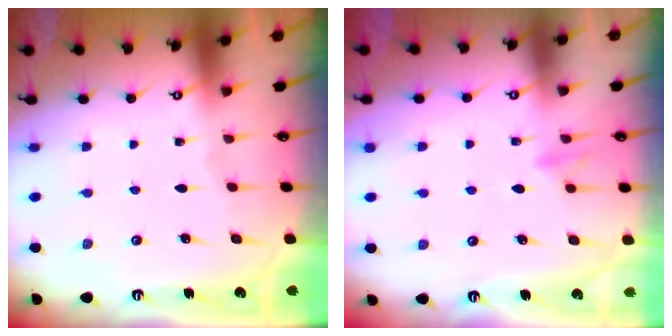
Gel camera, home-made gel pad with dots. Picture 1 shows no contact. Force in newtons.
{"total": 8.3, "press": 8.2, "slide": 1.3}